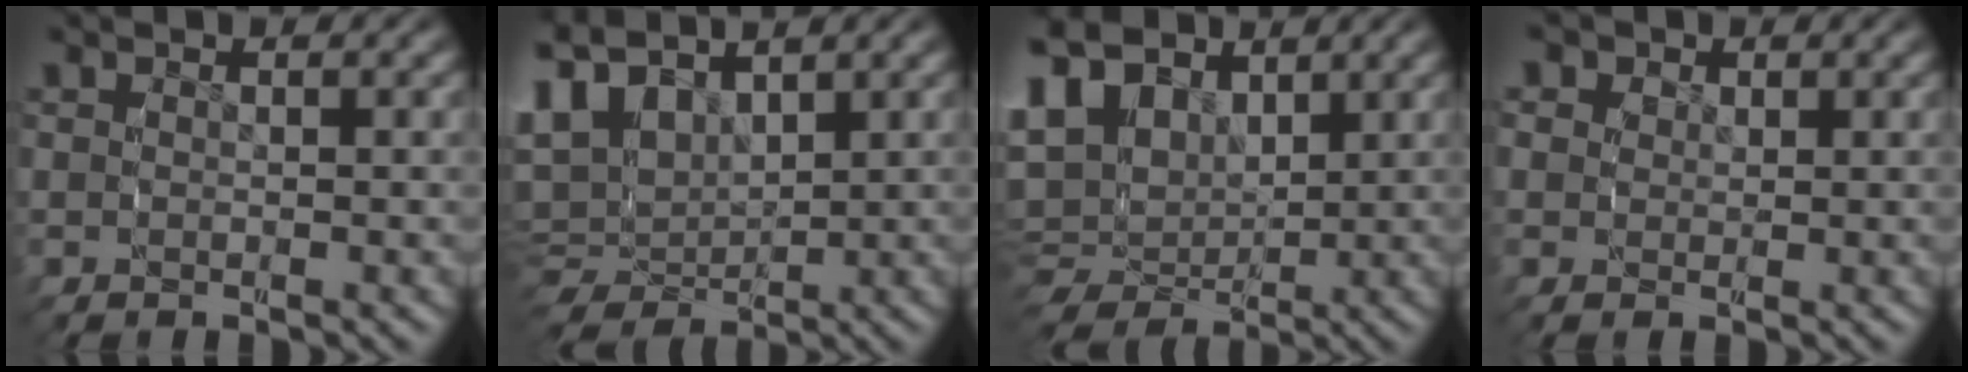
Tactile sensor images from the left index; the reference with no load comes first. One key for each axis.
{"total": 8.8, "fx": 1.7, "fy": 7.4, "fz": 4.4, "tx": -0.126, "ty": -0.017, "tz": 0.032}
{"total": 11.6, "fx": 2.1, "fy": 9.6, "fz": 6.1, "tx": -0.137, "ty": -0.021, "tz": 0.036}
{"total": 4.0, "fx": 1.5, "fy": 3.4, "fz": 1.6, "tx": -0.032, "ty": 0.000, "tz": 0.021}